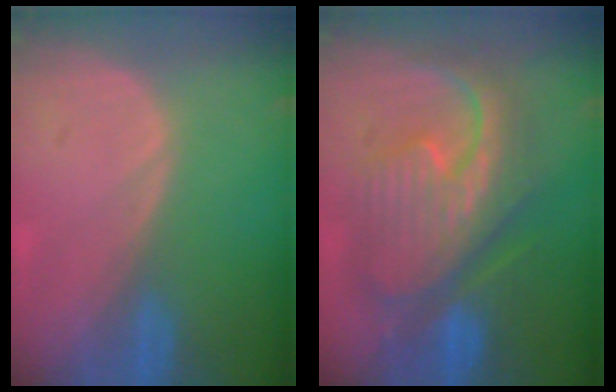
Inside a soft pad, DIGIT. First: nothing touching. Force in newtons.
{"total": 12.3, "press": 12.2, "slide": 1.4}